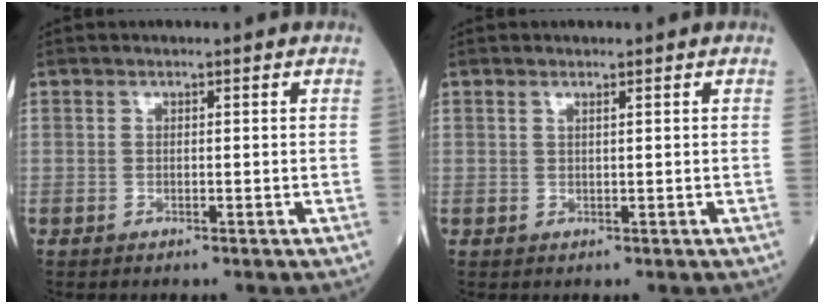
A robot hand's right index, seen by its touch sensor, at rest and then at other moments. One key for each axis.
{"total": 0.6, "fx": 0.5, "fy": -0.1, "fz": 0.4, "tx": -0.015, "ty": -0.003, "tz": 0.013}